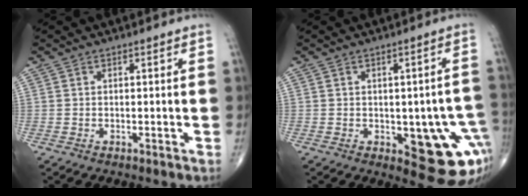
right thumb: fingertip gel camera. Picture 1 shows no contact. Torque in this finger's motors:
{"motor_torque": [1.81, 1.58, 0.50, -0.67, 0.18]}